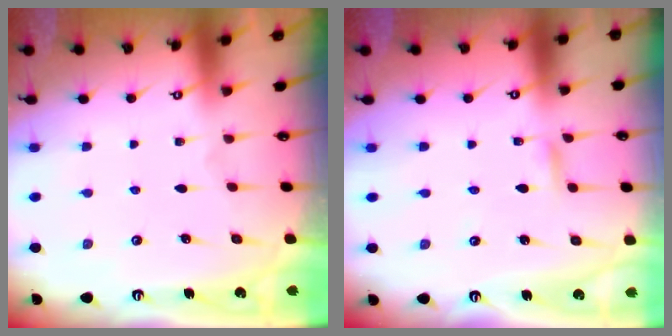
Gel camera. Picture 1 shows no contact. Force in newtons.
{"total": 1.9, "press": 1.9, "slide": 0.1}